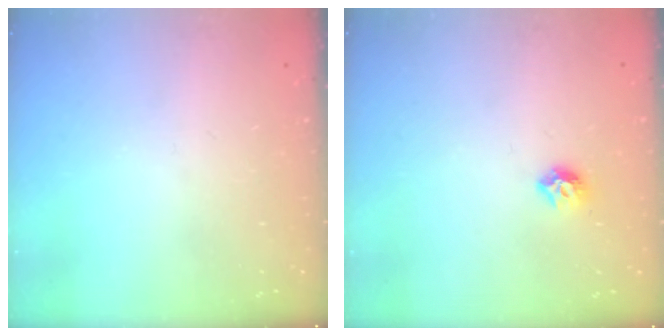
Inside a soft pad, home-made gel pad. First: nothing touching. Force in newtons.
{"total": 5.8, "press": 5.7, "slide": 0.9}